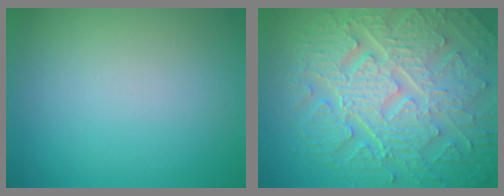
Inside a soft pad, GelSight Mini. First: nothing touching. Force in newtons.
{"total": 10.6, "press": 7.0, "slide": 8.0}